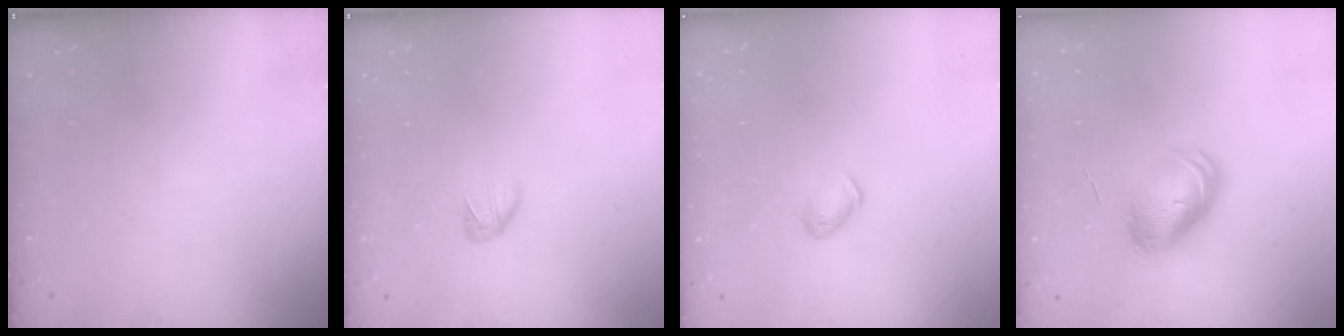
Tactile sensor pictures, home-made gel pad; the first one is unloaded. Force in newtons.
{"total": 3.4, "press": 3.3, "slide": 0.9}
{"total": 7.2, "press": 7.1, "slide": 0.9}
{"total": 8.3, "press": 8.2, "slide": 0.7}